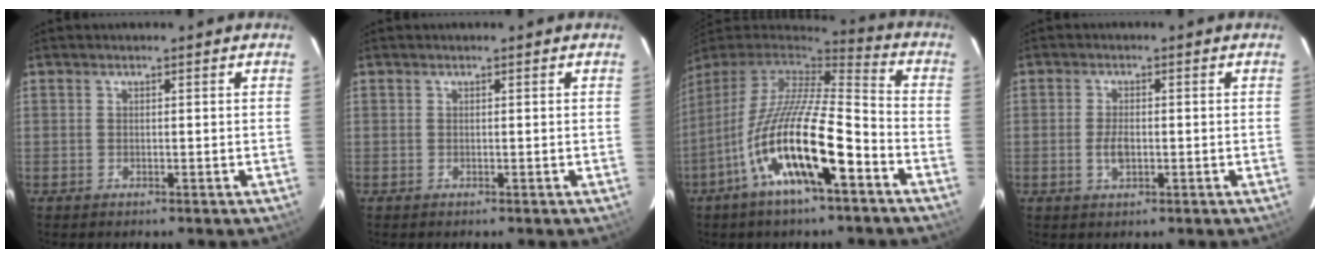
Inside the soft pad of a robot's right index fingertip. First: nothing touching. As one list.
[{"total": 0.0}, {"total": 19.6, "force": [-8.9, 4.5, 16.9], "torque": [-0.308, -0.036, -0.171]}, {"total": 3.3, "force": [-0.7, 1.7, 2.7], "torque": [-0.055, -0.001, -0.012]}]